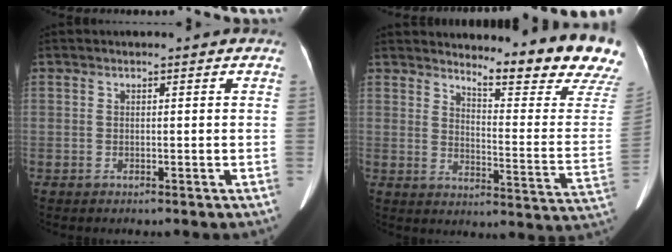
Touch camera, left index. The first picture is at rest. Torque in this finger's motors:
{"motor_torque": [0.27, -0.84, -0.28, -0.02]}